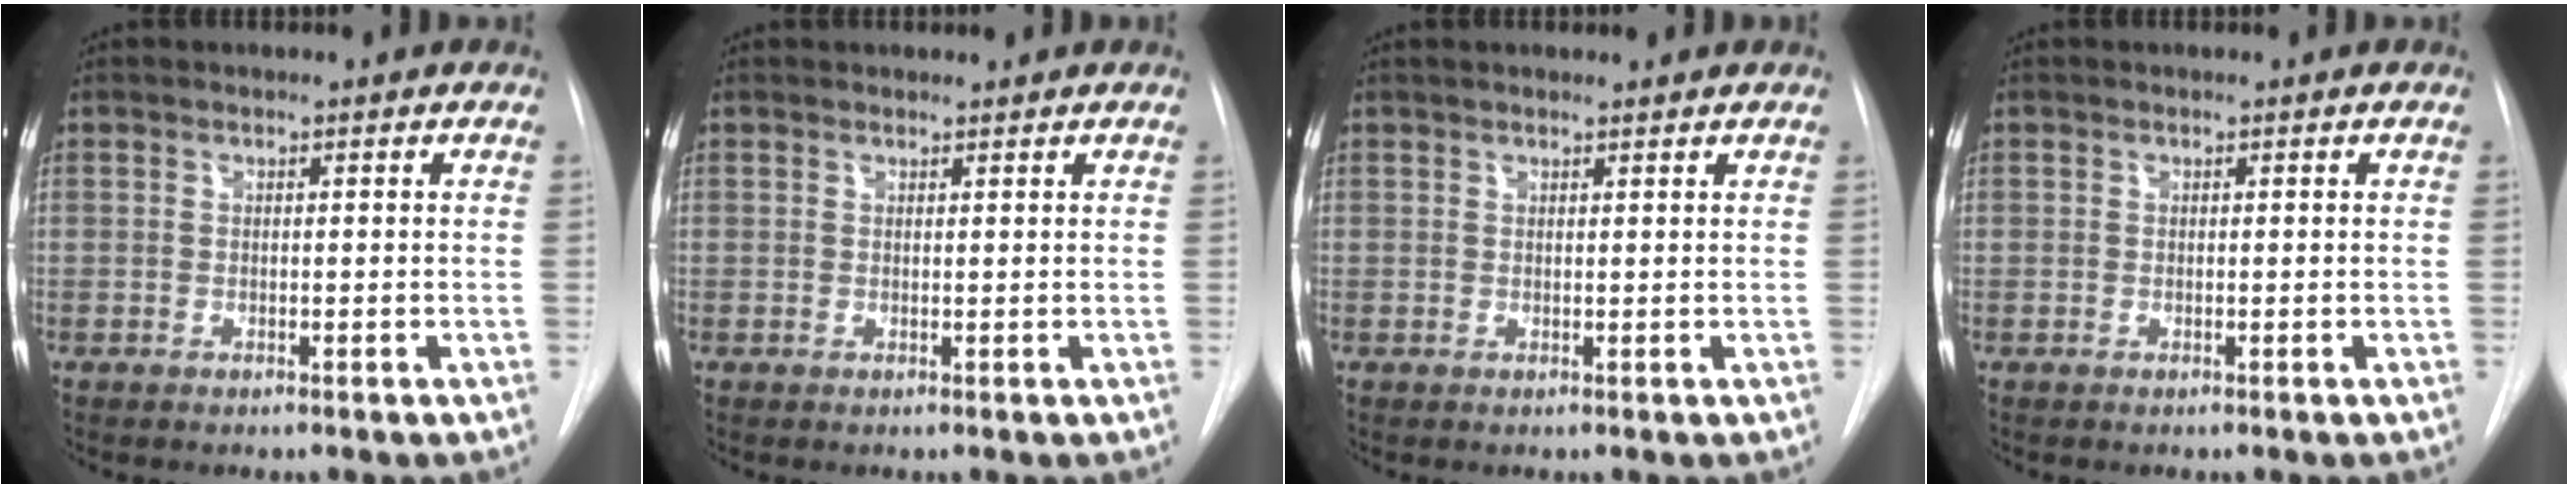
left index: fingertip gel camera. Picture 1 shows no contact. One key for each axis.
{"total": 1.4, "fx": 1.4, "fy": 0.3, "fz": 0.1, "tx": -0.005, "ty": 0.011, "tz": 0.020}
{"total": 4.0, "fx": 3.7, "fy": 0.5, "fz": 1.5, "tx": -0.018, "ty": 0.024, "tz": 0.045}
{"total": 0.0}